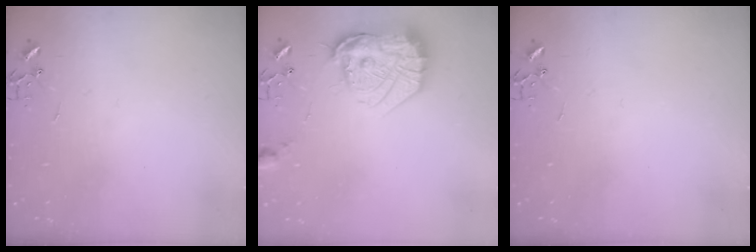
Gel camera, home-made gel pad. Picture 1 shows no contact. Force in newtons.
{"total": 21.6, "press": 21.5, "slide": 1.7}
{"total": 0.0}